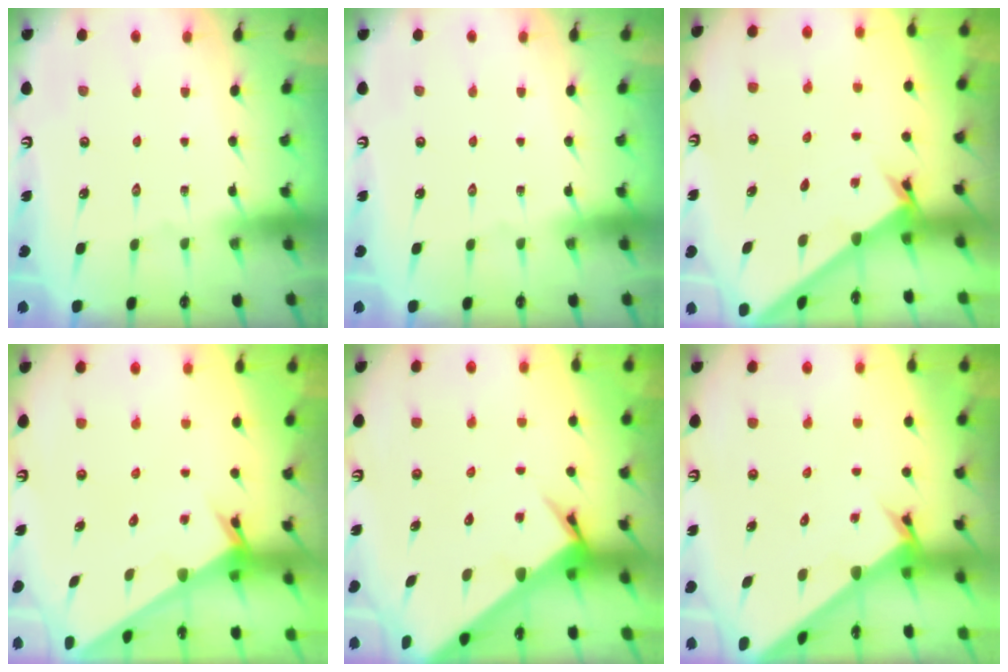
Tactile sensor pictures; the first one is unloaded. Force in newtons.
{"total": 0.0}
{"total": 1.7, "press": 1.7, "slide": 0.1}
{"total": 2.5, "press": 2.5, "slide": 0.1}
{"total": 4.6, "press": 4.6, "slide": 0.2}
{"total": 2.4, "press": 2.4, "slide": 0.2}